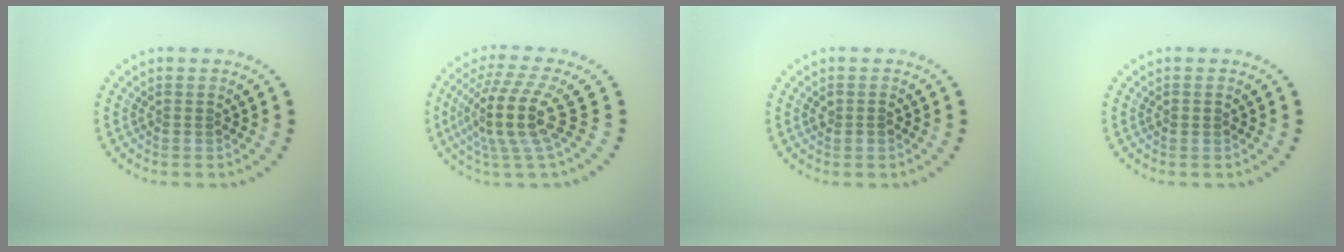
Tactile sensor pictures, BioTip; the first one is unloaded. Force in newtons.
{"total": 5.0, "press": 3.7, "slide": 3.3}
{"total": 0.9, "press": 0.9, "slide": 0.2}
{"total": 0.8, "press": 0.8, "slide": 0.1}